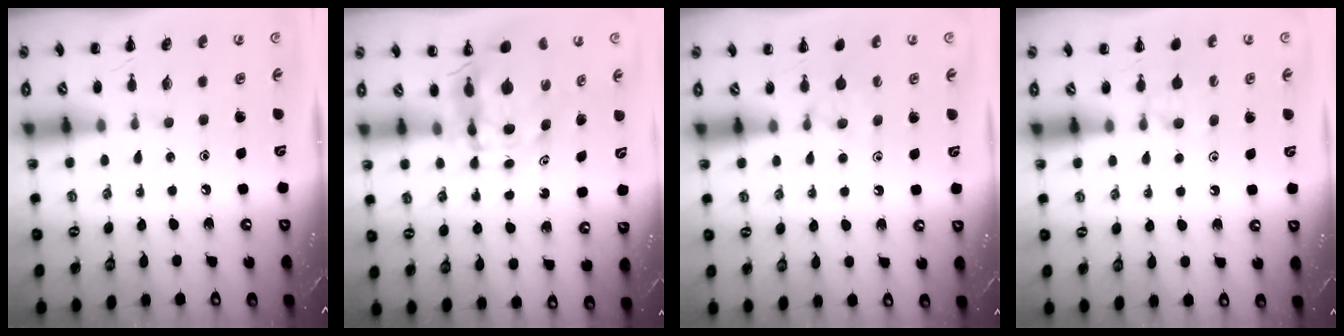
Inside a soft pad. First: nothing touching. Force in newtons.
{"total": 5.3, "press": 4.9, "slide": 2.0}
{"total": 3.9, "press": 3.7, "slide": 1.2}
{"total": 5.7, "press": 5.5, "slide": 1.7}